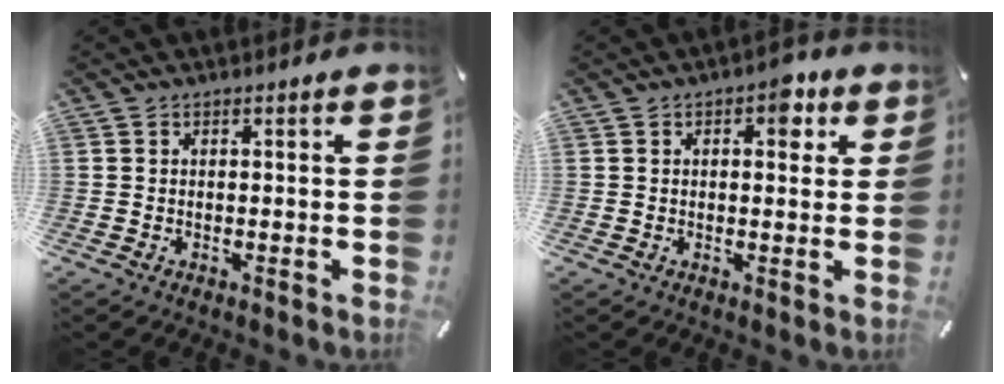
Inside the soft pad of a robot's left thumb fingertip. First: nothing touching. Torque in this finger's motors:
{"motor_torque": [0.35, -0.19, 0.13, 0.26, -0.02]}